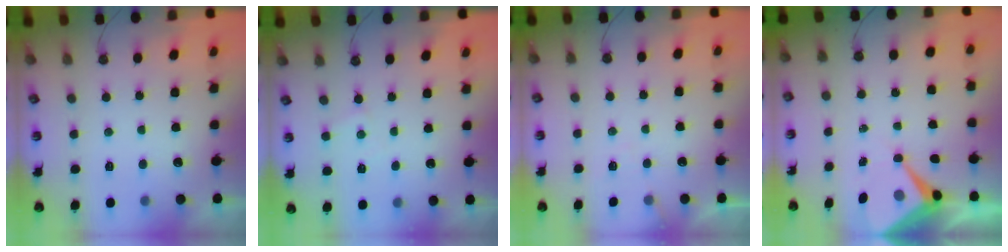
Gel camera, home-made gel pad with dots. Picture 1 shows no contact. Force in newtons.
{"total": 3.9, "press": 3.8, "slide": 0.7}
{"total": 3.7, "press": 3.7, "slide": 0.5}
{"total": 7.3, "press": 7.3, "slide": 0.7}